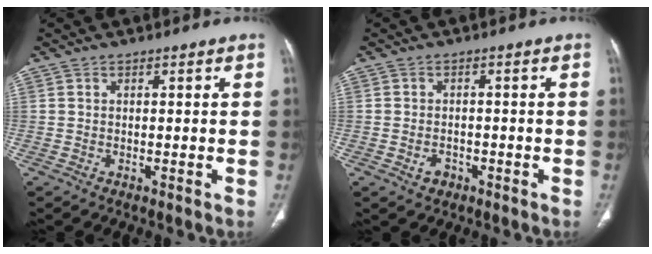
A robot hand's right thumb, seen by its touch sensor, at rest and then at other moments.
{"total": 2.4, "force": [-1.2, 1.8, 1.1], "torque": [-0.015, 0.009, -0.013]}